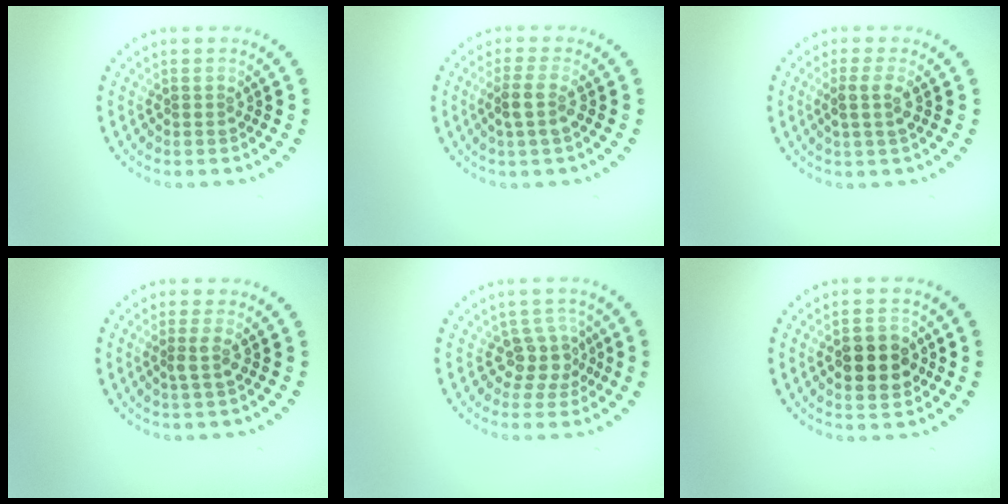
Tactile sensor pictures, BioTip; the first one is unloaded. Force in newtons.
{"total": 2.3, "press": 1.8, "slide": 1.4}
{"total": 2.0, "press": 1.6, "slide": 1.2}
{"total": 1.5, "press": 1.2, "slide": 0.9}
{"total": 3.0, "press": 2.3, "slide": 1.8}
{"total": 4.7, "press": 4.7, "slide": 0.3}